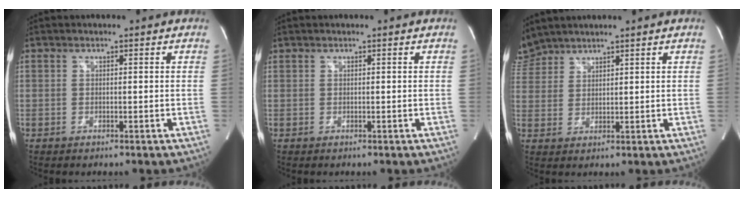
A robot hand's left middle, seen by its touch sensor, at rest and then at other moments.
{"total": 0.0}
{"total": 4.6, "force": [4.5, 1.0, 0.0], "torque": [-0.011, 0.017, 0.097]}